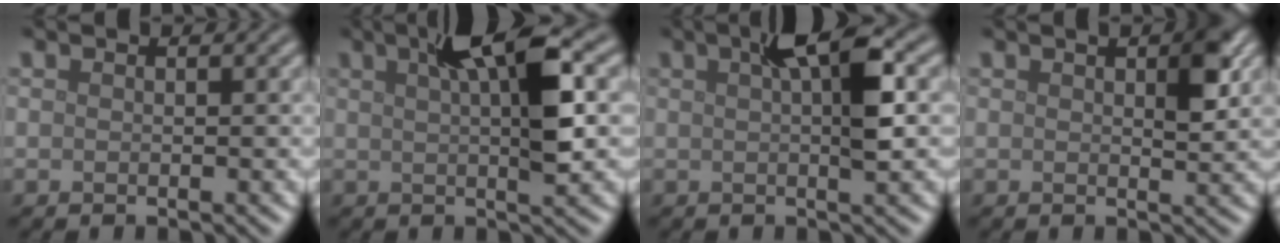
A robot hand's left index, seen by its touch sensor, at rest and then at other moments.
{"total": 6.8, "force": [2.2, 1.4, 6.3], "torque": [-0.100, 0.012, 0.033]}
{"total": 5.1, "force": [1.4, 1.0, 4.8], "torque": [-0.078, 0.011, 0.020]}
{"total": 3.0, "force": [1.1, 0.9, 2.6], "torque": [-0.036, 0.002, 0.018]}